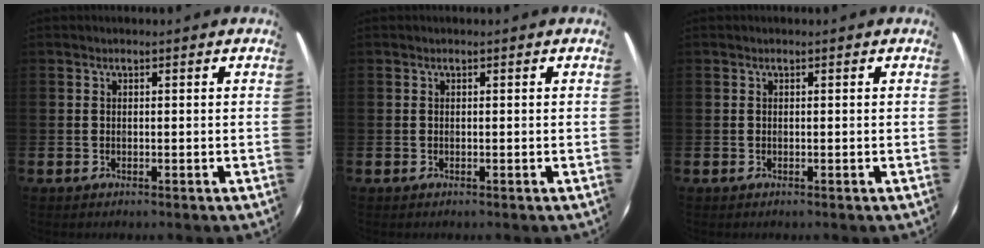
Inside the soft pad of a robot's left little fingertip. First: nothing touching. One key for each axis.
{"total": 0.0}
{"total": 0.0}